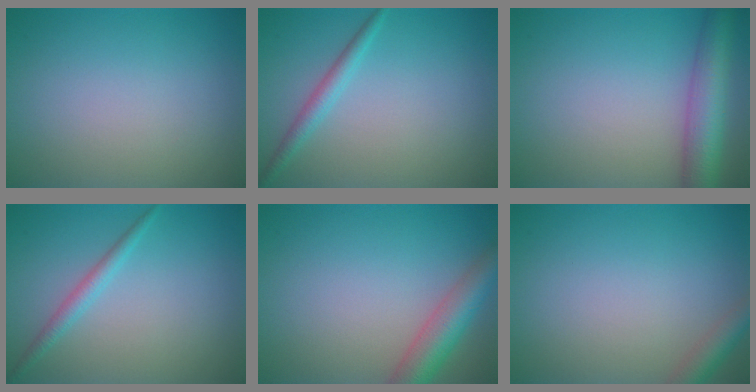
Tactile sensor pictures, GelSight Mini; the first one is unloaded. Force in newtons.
{"total": 1.8, "press": 1.8, "slide": 0.1}
{"total": 5.7, "press": 5.7, "slide": 0.2}
{"total": 1.7, "press": 1.7, "slide": 0.1}
{"total": 4.7, "press": 4.7, "slide": 0.1}
{"total": 2.3, "press": 2.3, "slide": 0.1}